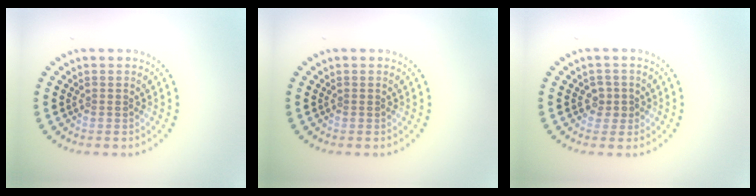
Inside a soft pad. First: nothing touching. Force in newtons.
{"total": 0.0}
{"total": 1.3, "press": 1.2, "slide": 0.6}